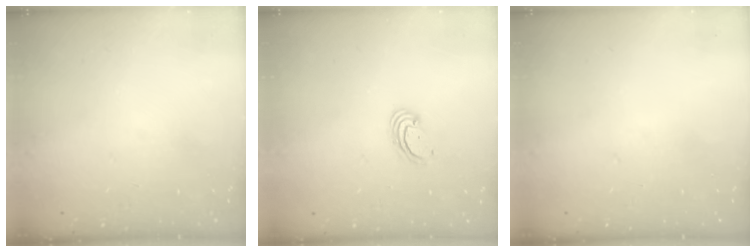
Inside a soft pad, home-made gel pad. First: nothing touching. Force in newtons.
{"total": 2.6, "press": 2.6, "slide": 0.3}
{"total": 0.0}